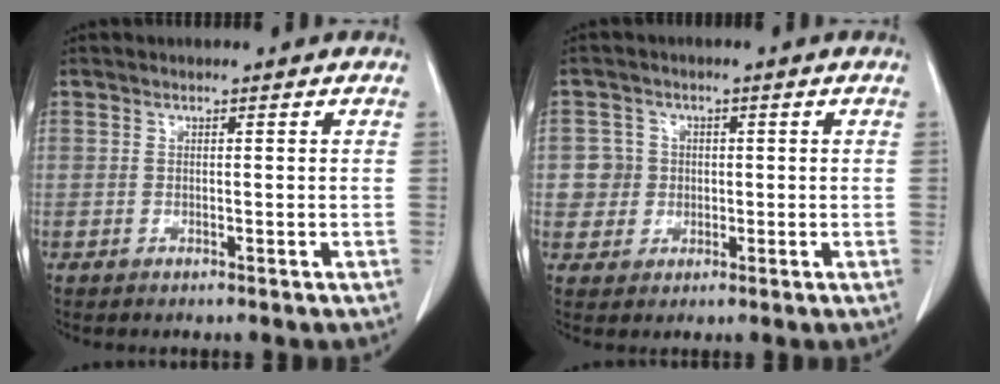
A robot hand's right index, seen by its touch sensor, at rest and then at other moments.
{"total": 3.9, "force": [0.1, 3.9, 0.0], "torque": [0.013, 0.012, 0.006]}